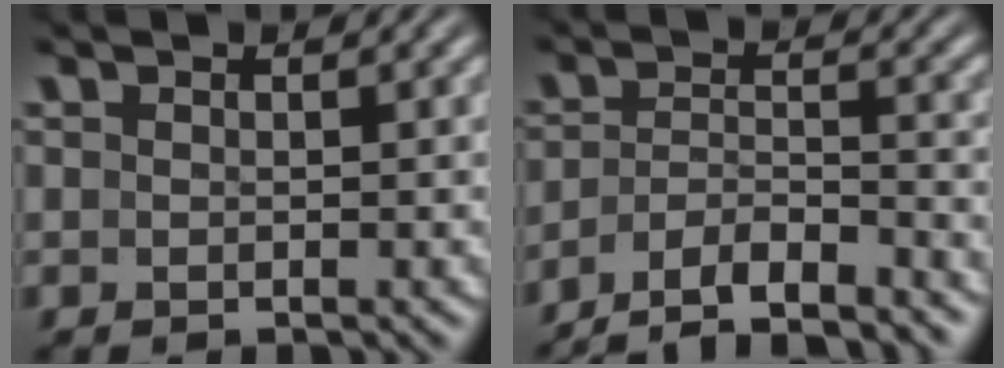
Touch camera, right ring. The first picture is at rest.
{"total": 8.1, "force": [-6.5, 3.8, 2.9], "torque": [-0.055, -0.029, -0.101]}